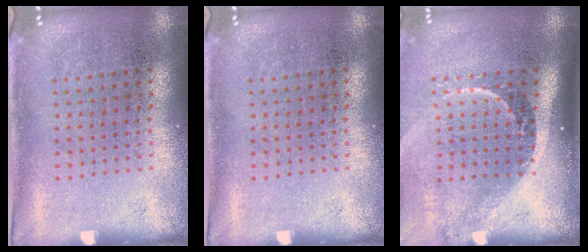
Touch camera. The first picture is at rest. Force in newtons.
{"total": 0.0}
{"total": 2.2, "press": 1.5, "slide": 1.6}